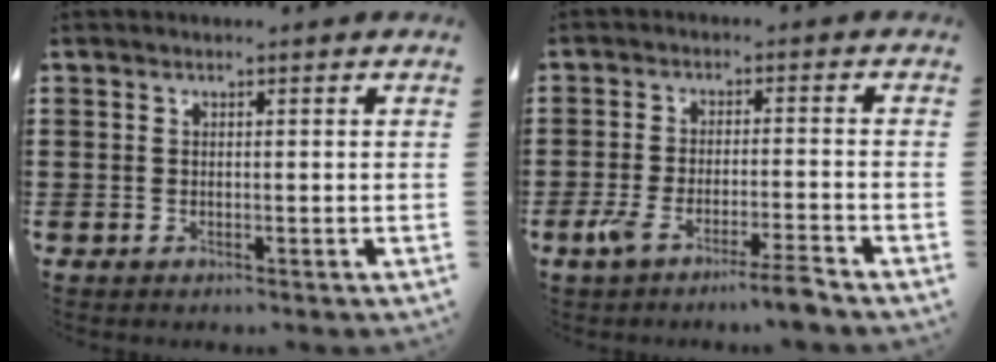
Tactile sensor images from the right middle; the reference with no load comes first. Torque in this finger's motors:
{"motor_torque": [0.16, -0.22, 0.30, 0.10]}